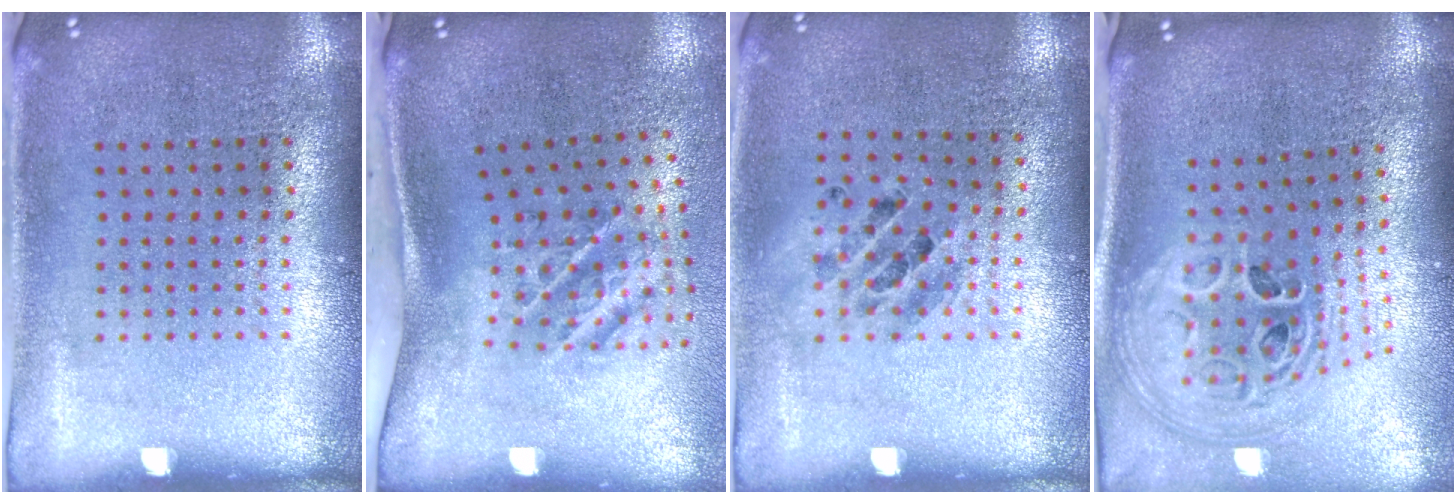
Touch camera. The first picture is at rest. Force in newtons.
{"total": 2.3, "press": 1.3, "slide": 1.9}
{"total": 1.1, "press": 1.0, "slide": 0.2}
{"total": 2.9, "press": 2.0, "slide": 2.1}